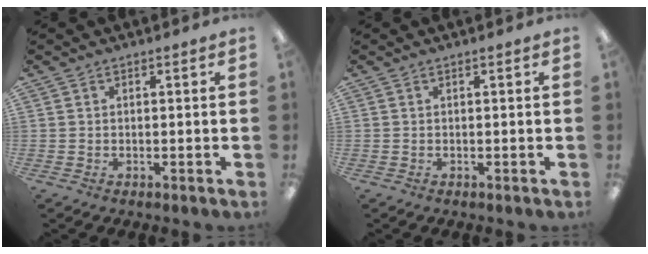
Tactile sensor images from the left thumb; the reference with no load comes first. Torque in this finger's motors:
{"motor_torque": [0.00, 0.00, 0.00, 0.00, 0.00]}